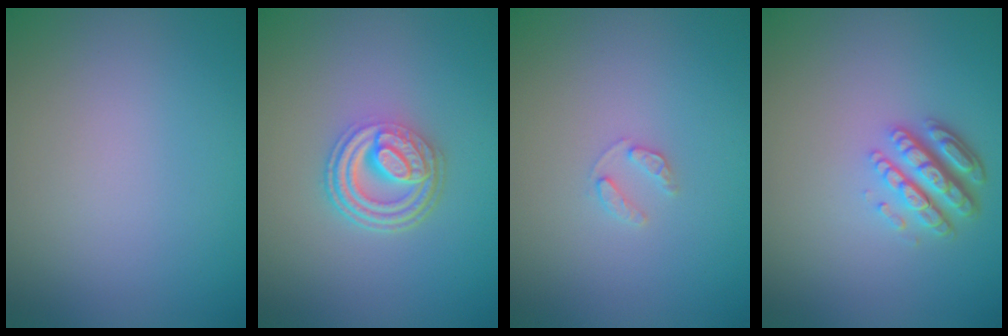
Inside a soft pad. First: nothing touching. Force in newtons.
{"total": 4.8, "press": 3.4, "slide": 3.3}
{"total": 1.1, "press": 1.1, "slide": 0.2}
{"total": 4.4, "press": 3.2, "slide": 3.1}